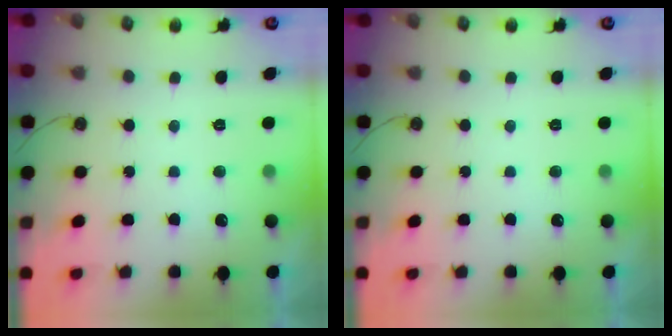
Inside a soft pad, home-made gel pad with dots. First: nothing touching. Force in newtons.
{"total": 0.0}